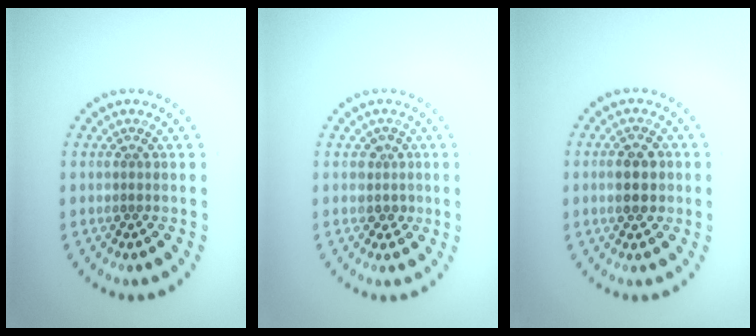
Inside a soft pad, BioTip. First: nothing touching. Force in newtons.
{"total": 1.5, "press": 1.2, "slide": 0.8}
{"total": 3.5, "press": 3.5, "slide": 0.0}